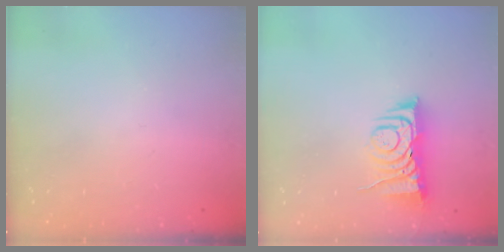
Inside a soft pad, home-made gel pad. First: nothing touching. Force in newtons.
{"total": 7.7, "press": 7.7, "slide": 0.7}